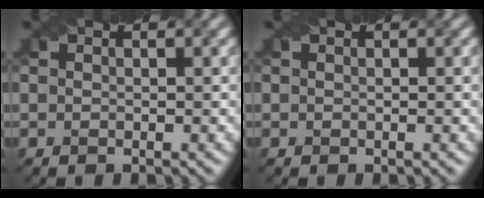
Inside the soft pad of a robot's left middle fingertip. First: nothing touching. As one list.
[{"total": 0.0}]